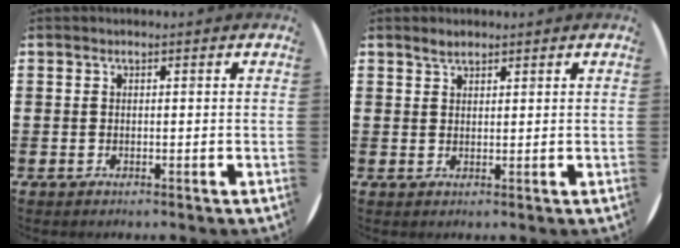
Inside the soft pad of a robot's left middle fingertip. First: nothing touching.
{"total": 1.7, "force": [1.5, 0.6, 0.4], "torque": [-0.001, 0.001, 0.026]}